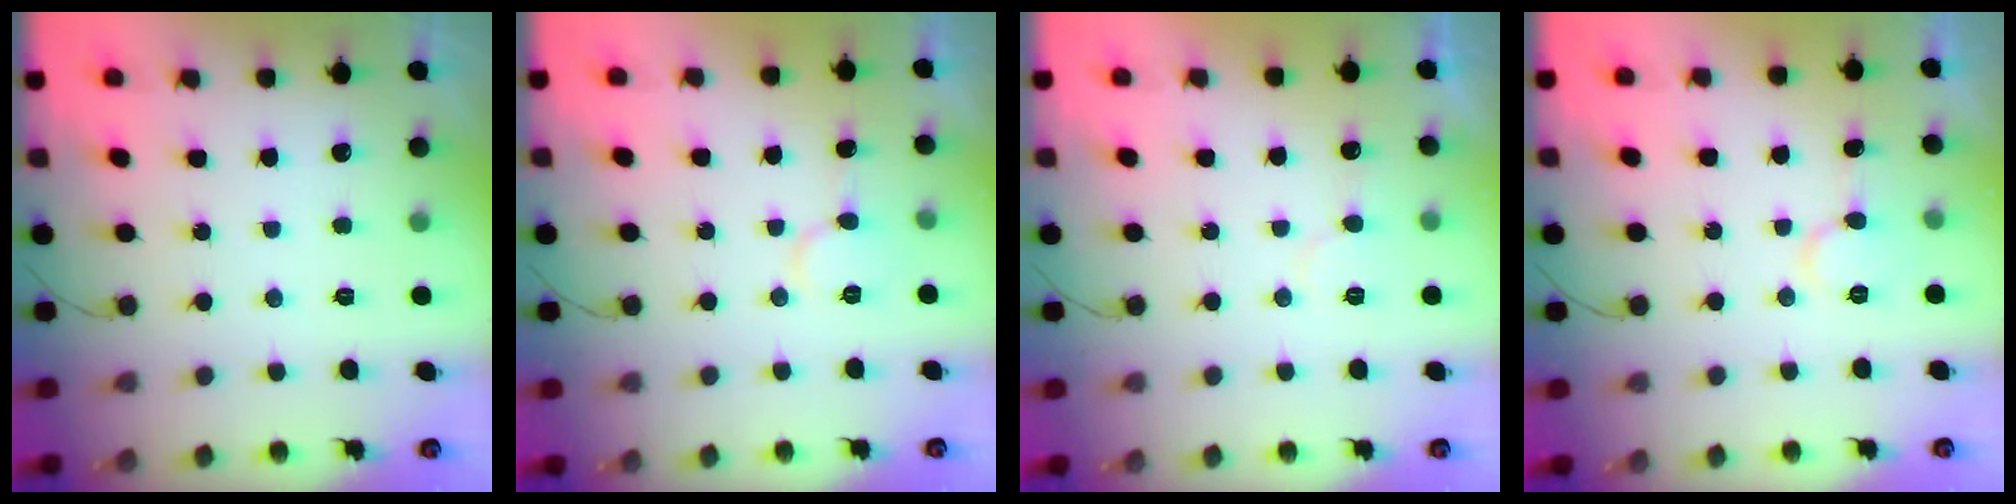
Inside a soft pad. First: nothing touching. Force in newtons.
{"total": 6.1, "press": 6.1, "slide": 0.2}
{"total": 5.4, "press": 5.3, "slide": 0.4}
{"total": 6.1, "press": 6.1, "slide": 0.2}